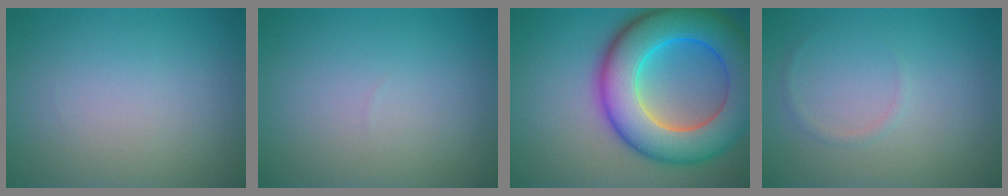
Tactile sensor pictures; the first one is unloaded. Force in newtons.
{"total": 0.0}
{"total": 12.4, "press": 12.4, "slide": 0.2}
{"total": 0.6, "press": 0.6, "slide": 0.1}